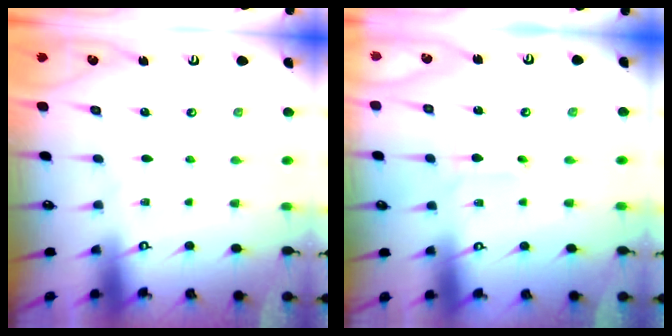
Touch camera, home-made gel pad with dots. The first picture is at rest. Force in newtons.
{"total": 2.6, "press": 2.6, "slide": 0.2}